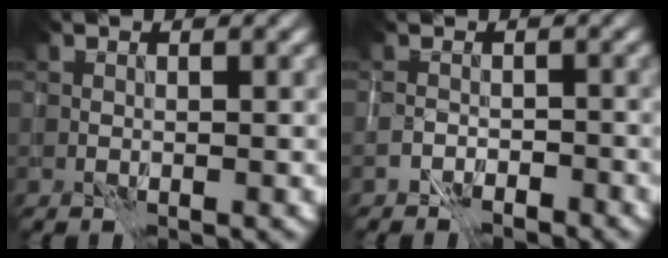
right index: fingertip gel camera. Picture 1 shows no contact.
{"total": 2.0, "force": [-1.7, 1.0, 0.1], "torque": [-0.003, 0.001, -0.037]}